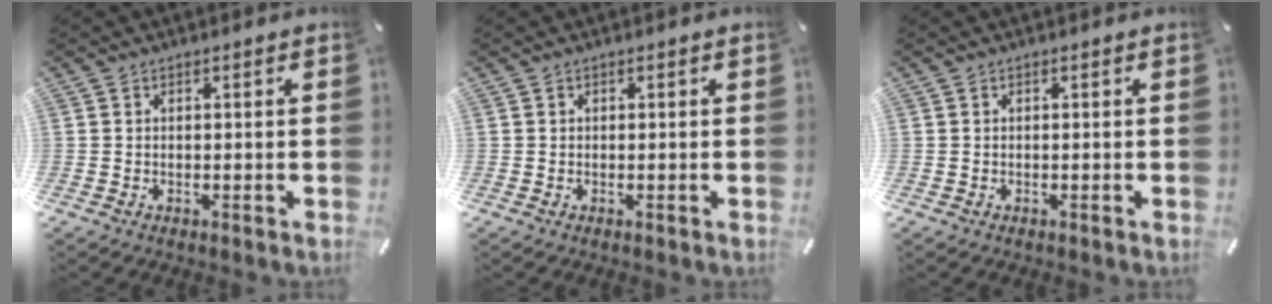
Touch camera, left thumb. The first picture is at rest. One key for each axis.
{"total": 0.0}
{"total": 0.0}